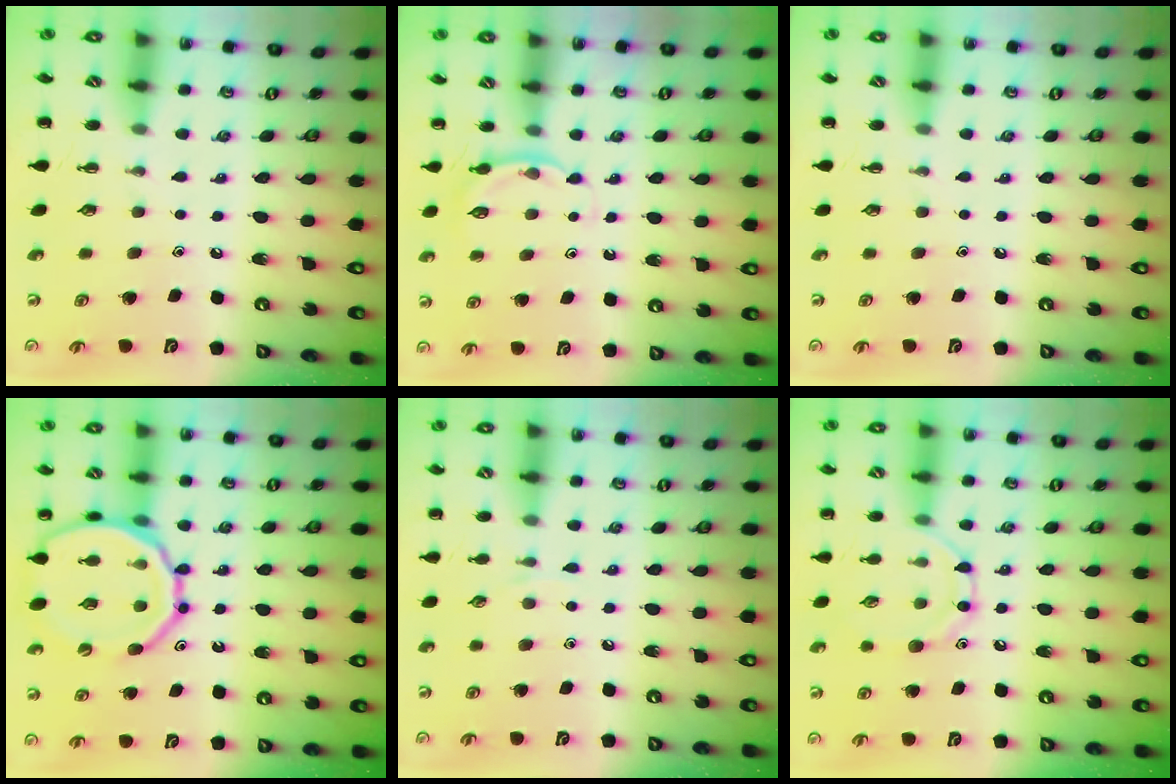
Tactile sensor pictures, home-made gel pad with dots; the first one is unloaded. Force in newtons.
{"total": 4.7, "press": 4.5, "slide": 1.5}
{"total": 0.0}
{"total": 18.7, "press": 18.6, "slide": 2.3}
{"total": 3.0, "press": 2.8, "slide": 1.1}
{"total": 9.1, "press": 9.0, "slide": 1.0}